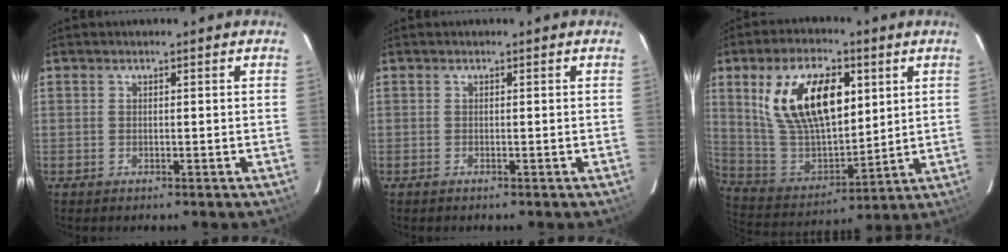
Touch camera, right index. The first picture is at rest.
{"total": 0.0}
{"total": 20.3, "force": [7.3, 10.4, 15.8], "torque": [-0.294, 0.015, 0.151]}